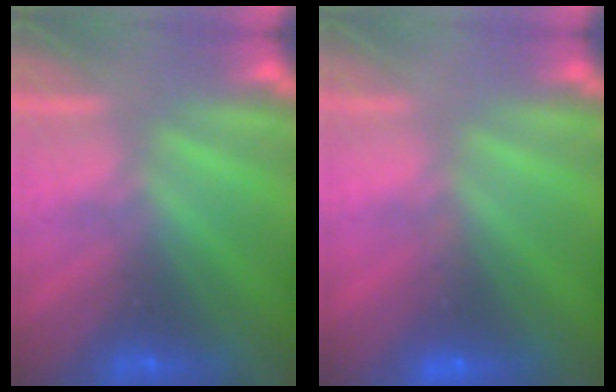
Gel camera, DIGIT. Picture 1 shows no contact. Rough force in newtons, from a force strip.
{"total": 3.0}